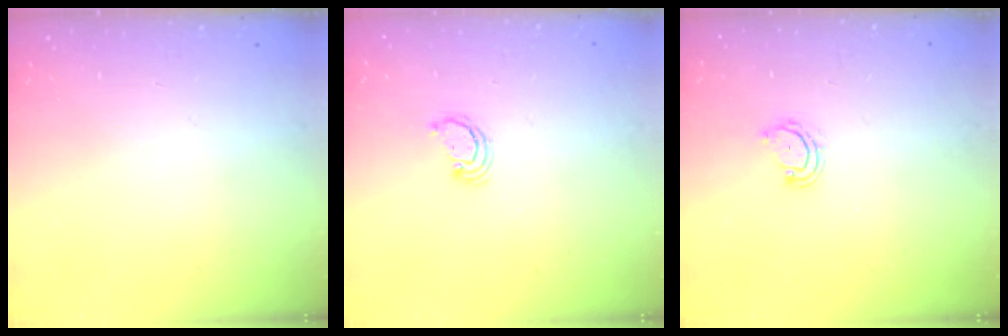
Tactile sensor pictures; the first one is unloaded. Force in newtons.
{"total": 2.6, "press": 2.6, "slide": 0.3}
{"total": 4.0, "press": 4.0, "slide": 0.3}